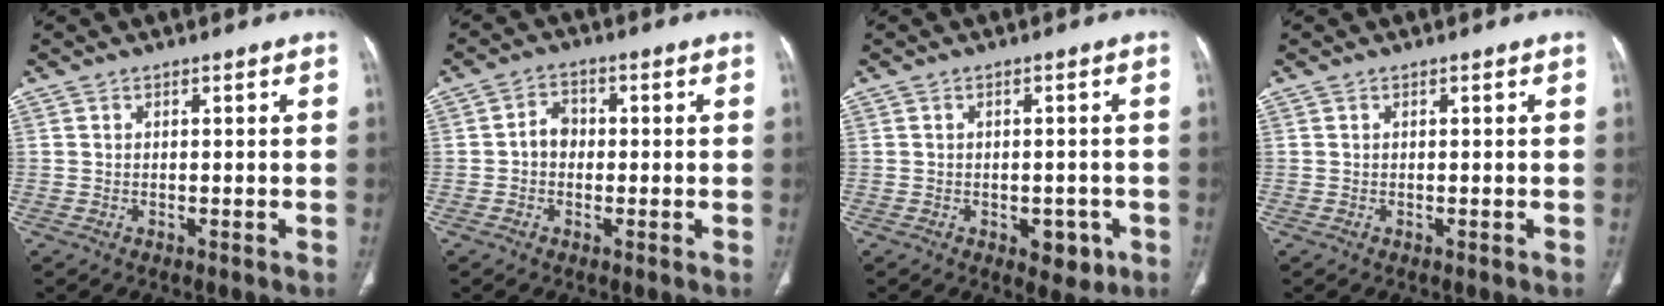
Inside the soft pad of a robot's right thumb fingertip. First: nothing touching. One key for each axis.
{"total": 3.7, "fx": -0.4, "fy": 3.0, "fz": 2.1, "tx": -0.021, "ty": 0.016, "tz": -0.015}
{"total": 4.8, "fx": -1.9, "fy": 2.9, "fz": 3.2, "tx": -0.019, "ty": 0.005, "tz": -0.017}
{"total": 0.0}